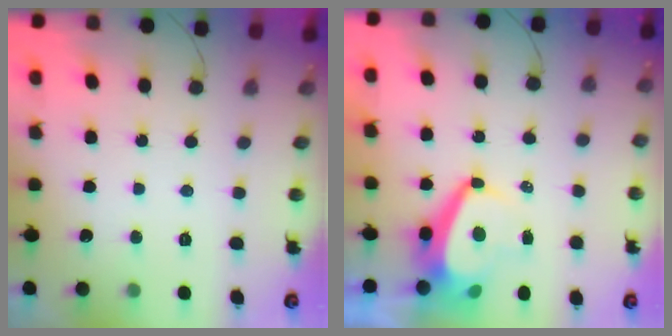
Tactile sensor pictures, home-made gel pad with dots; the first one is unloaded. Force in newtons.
{"total": 6.2, "press": 6.2, "slide": 0.5}